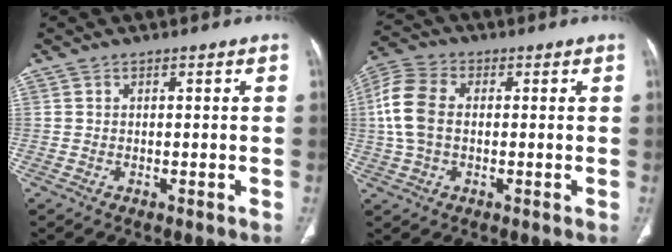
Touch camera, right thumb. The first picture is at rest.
{"total": 9.5, "force": [0.4, 6.3, 7.1], "torque": [-0.159, 0.021, 0.003]}